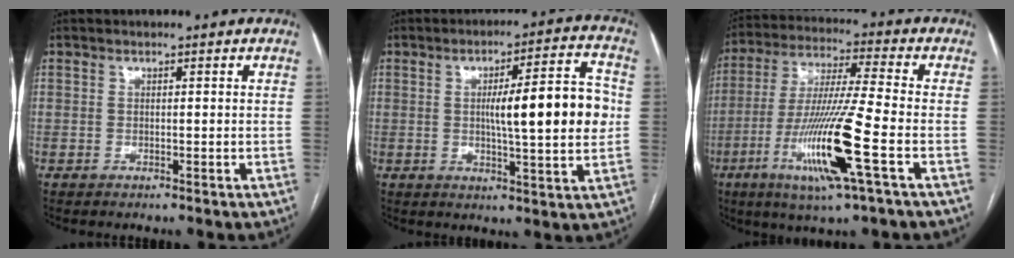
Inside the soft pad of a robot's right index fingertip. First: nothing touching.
{"total": 13.1, "force": [0.6, 1.6, 13.0], "torque": [-0.187, 0.016, 0.007]}
{"total": 16.0, "force": [-5.6, -0.4, 15.0], "torque": [-0.307, -0.022, -0.107]}